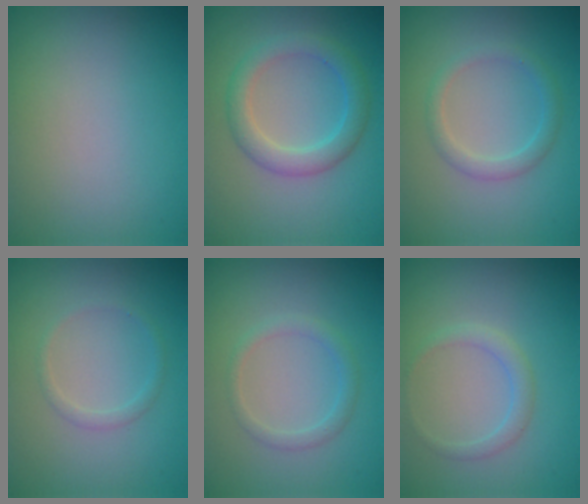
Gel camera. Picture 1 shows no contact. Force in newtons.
{"total": 3.3, "press": 3.3, "slide": 0.1}
{"total": 1.9, "press": 1.9, "slide": 0.1}
{"total": 1.0, "press": 1.0, "slide": 0.1}
{"total": 1.6, "press": 1.6, "slide": 0.0}
{"total": 1.6, "press": 1.6, "slide": 0.2}